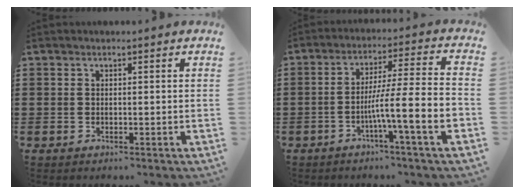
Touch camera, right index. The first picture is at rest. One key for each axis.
{"total": 9.1, "fx": -3.6, "fy": 0.2, "fz": 8.4, "tx": -0.146, "ty": -0.012, "tz": -0.070}